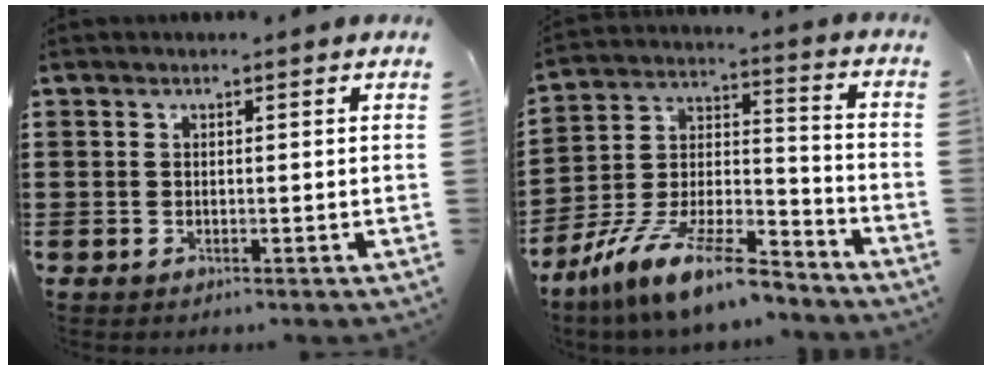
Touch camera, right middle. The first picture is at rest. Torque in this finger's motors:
{"motor_torque": [2.14, 0.00, 1.05, 0.21]}